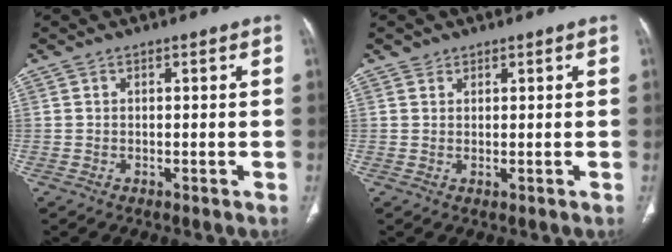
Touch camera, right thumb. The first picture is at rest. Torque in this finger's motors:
{"motor_torque": [-0.65, 0.82, 0.40, 0.08, -0.03]}